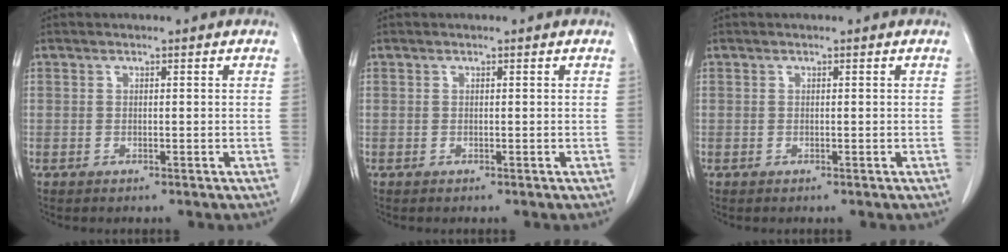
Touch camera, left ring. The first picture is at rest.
{"total": 0.0}
{"total": 0.0}